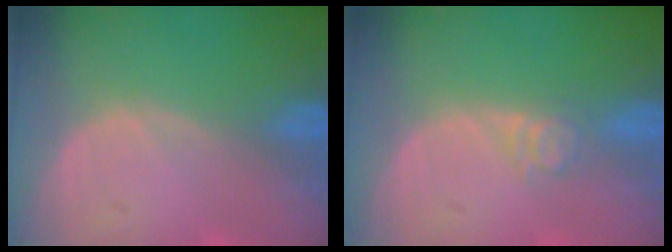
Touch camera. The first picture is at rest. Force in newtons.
{"total": 3.0, "press": 2.5, "slide": 1.7}